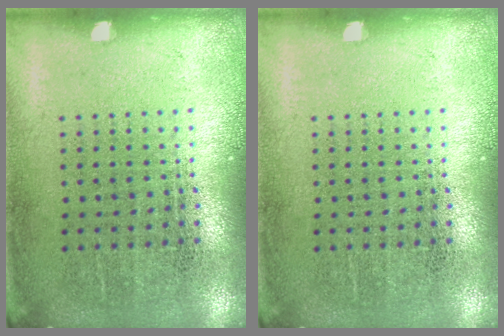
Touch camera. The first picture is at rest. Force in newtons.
{"total": 0.0}